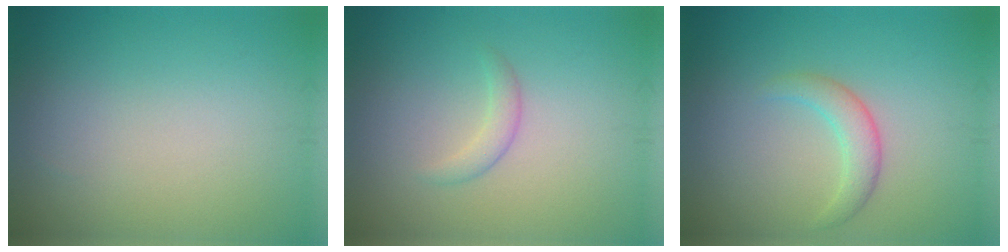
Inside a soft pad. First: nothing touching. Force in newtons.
{"total": 1.4, "press": 1.4, "slide": 0.0}
{"total": 2.3, "press": 2.3, "slide": 0.2}